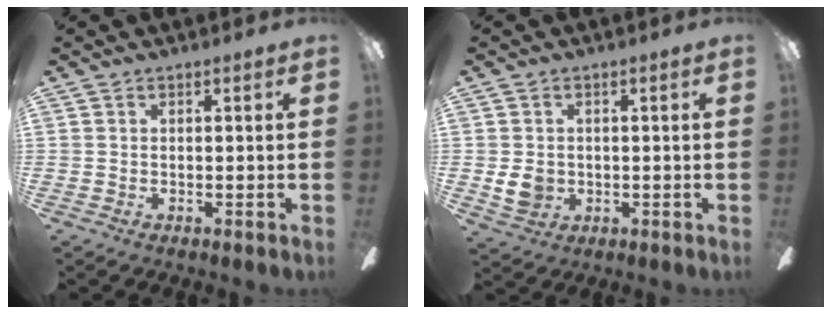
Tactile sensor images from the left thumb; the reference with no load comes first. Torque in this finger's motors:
{"motor_torque": [0.65, 0.82, 0.32, -0.30, 0.00]}